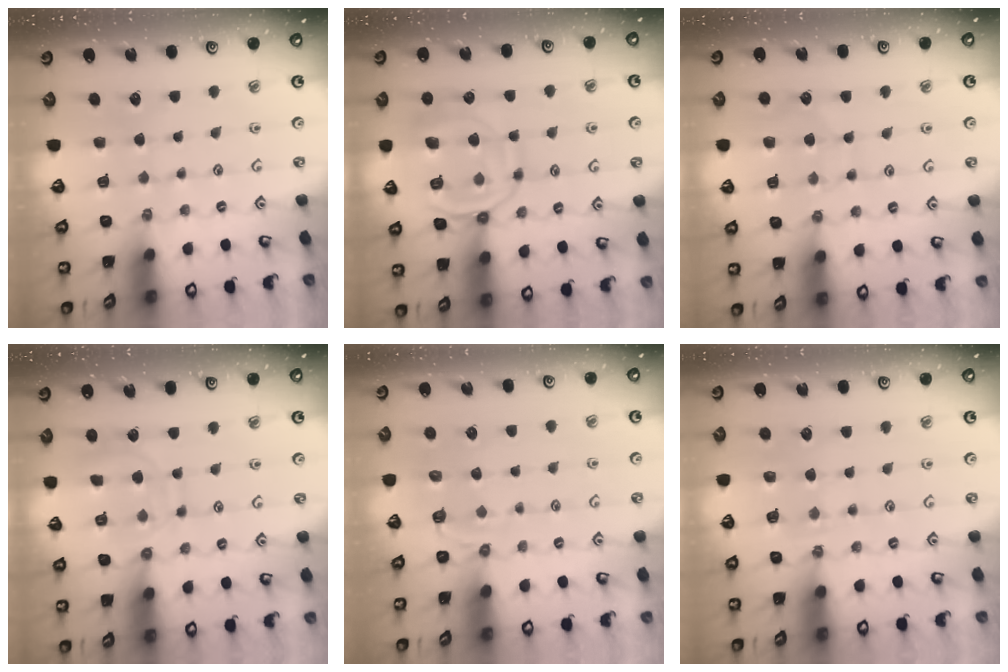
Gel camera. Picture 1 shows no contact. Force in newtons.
{"total": 12.7, "press": 12.7, "slide": 1.0}
{"total": 7.1, "press": 7.0, "slide": 0.5}
{"total": 11.7, "press": 11.7, "slide": 0.8}
{"total": 2.9, "press": 2.0, "slide": 2.1}
{"total": 4.7, "press": 4.6, "slide": 0.5}